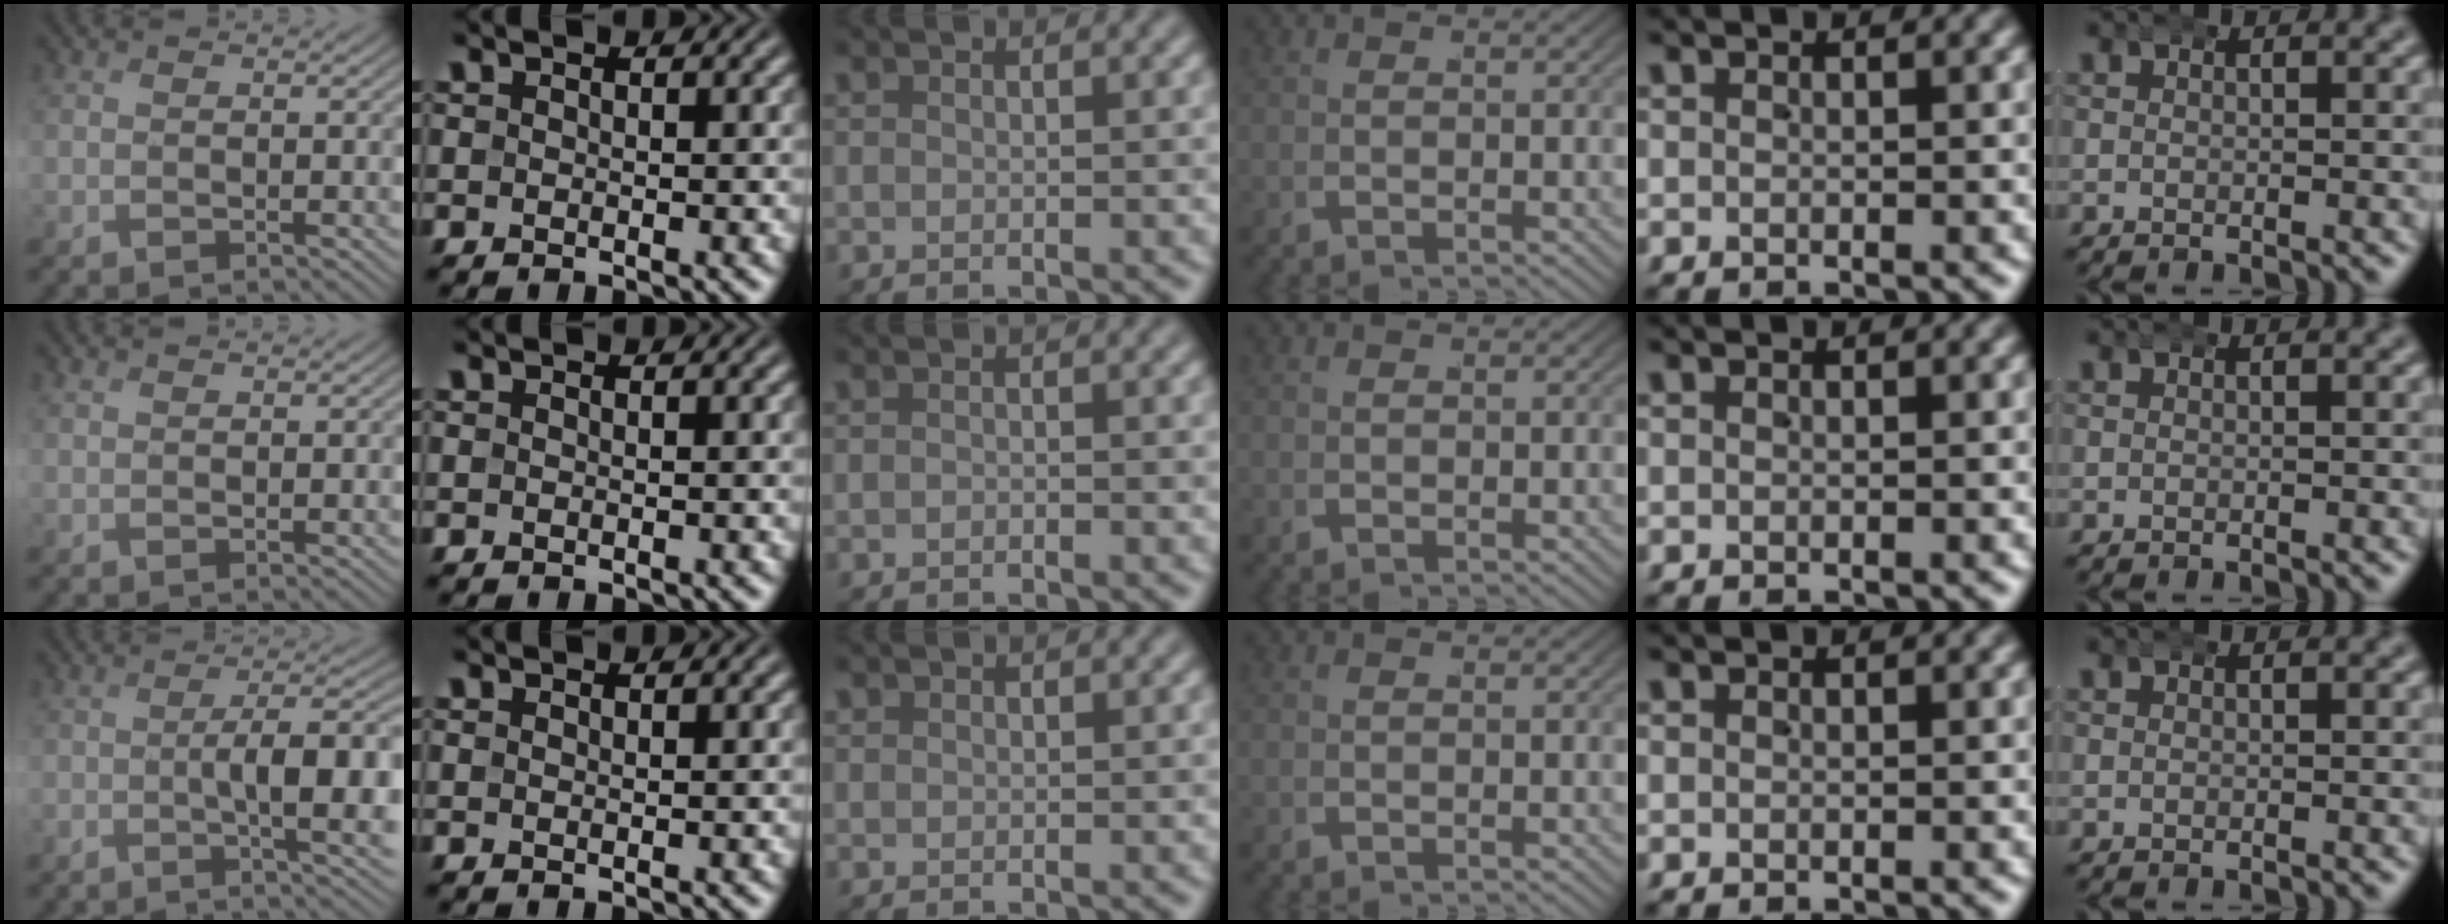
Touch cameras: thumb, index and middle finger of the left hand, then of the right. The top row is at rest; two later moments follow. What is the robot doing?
{"motion": "wrap", "object": "aluminum foil"}